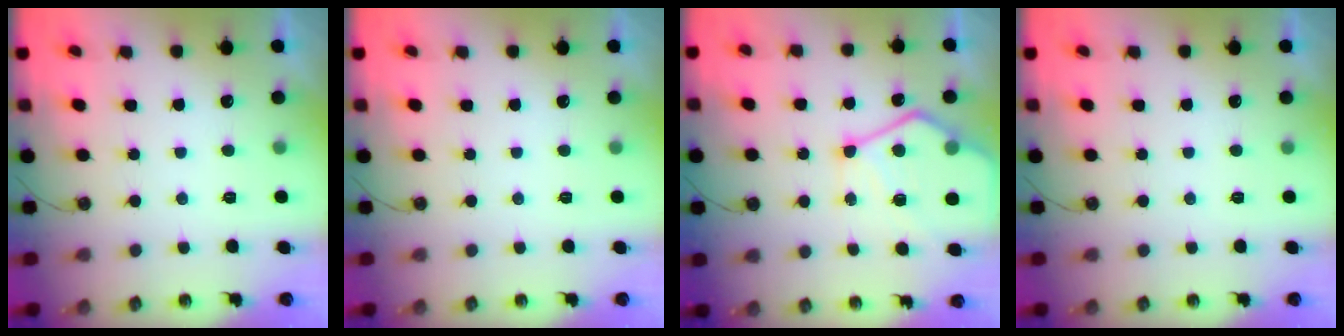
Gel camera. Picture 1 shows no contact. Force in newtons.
{"total": 0.0}
{"total": 15.2, "press": 15.2, "slide": 1.3}
{"total": 0.0}